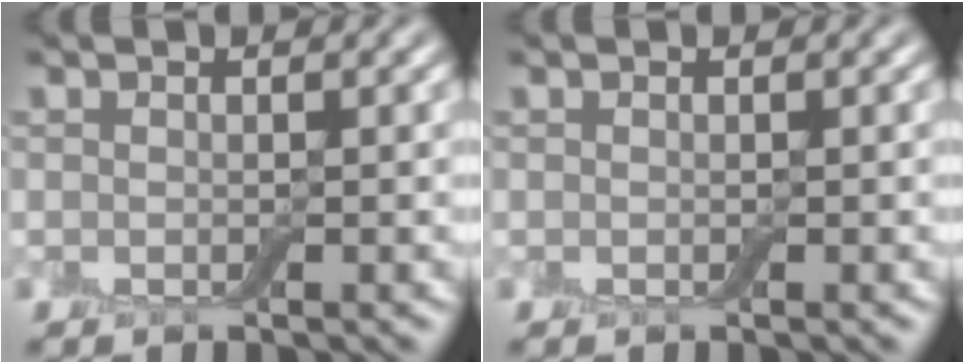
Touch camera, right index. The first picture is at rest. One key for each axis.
{"total": 0.0}